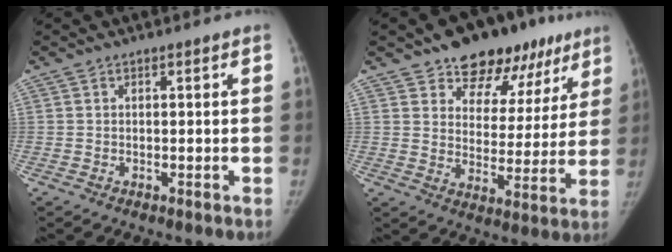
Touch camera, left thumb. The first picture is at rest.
{"total": 18.0, "force": [12.0, 10.3, 8.6], "torque": [-0.058, -0.044, 0.164]}